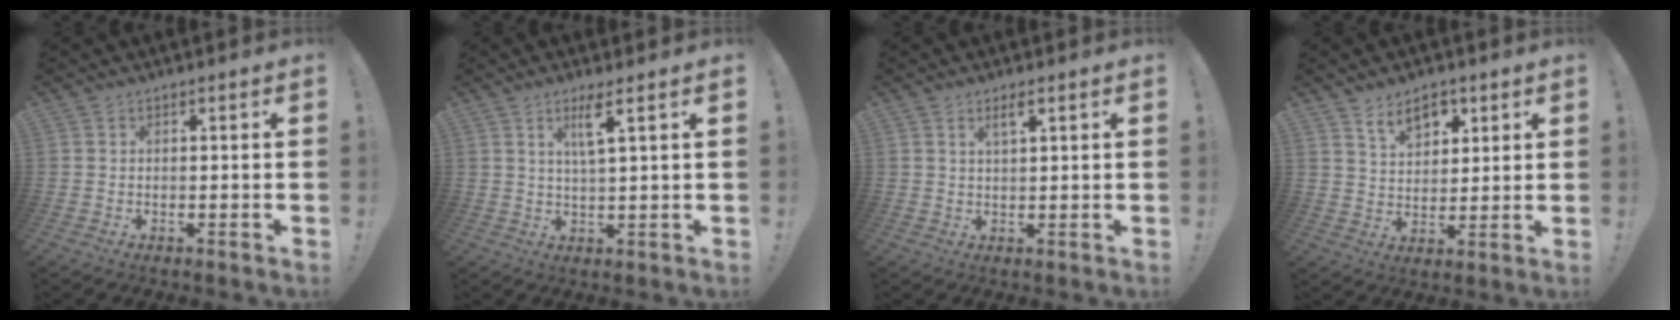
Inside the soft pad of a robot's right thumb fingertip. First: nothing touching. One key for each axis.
{"total": 5.5, "fx": 2.6, "fy": 0.3, "fz": 4.8, "tx": -0.082, "ty": -0.004, "tz": 0.037}
{"total": 2.9, "fx": 1.6, "fy": 0.6, "fz": 2.4, "tx": -0.040, "ty": -0.002, "tz": 0.025}
{"total": 8.8, "fx": 5.6, "fy": 5.5, "fz": 4.1, "tx": -0.061, "ty": -0.023, "tz": 0.102}